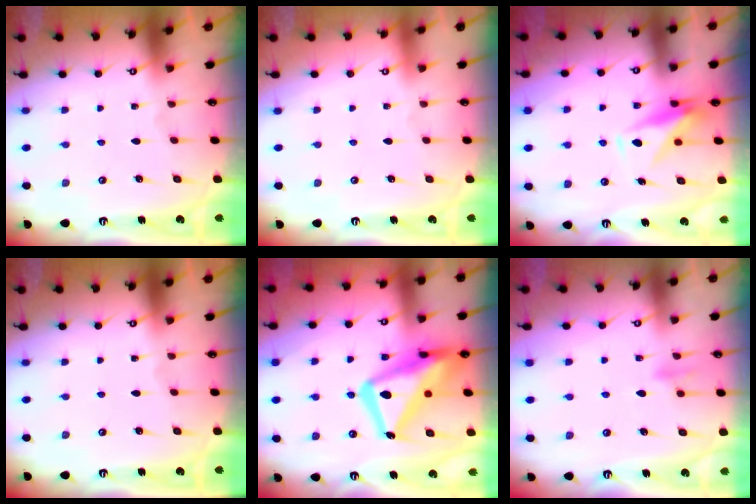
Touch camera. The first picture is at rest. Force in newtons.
{"total": 3.8, "press": 3.8, "slide": 0.1}
{"total": 8.8, "press": 8.6, "slide": 1.7}
{"total": 0.0}
{"total": 20.3, "press": 20.2, "slide": 1.8}
{"total": 9.0, "press": 8.9, "slide": 1.4}